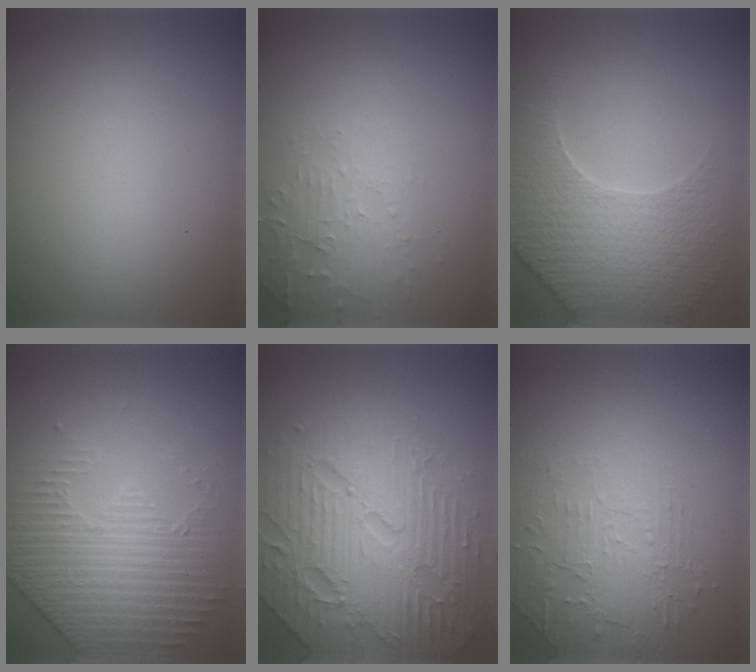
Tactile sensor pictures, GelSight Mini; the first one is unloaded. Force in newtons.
{"total": 2.8, "press": 2.7, "slide": 0.6}
{"total": 5.1, "press": 4.6, "slide": 2.1}
{"total": 4.4, "press": 3.6, "slide": 2.5}
{"total": 7.3, "press": 7.1, "slide": 1.5}
{"total": 2.1, "press": 1.3, "slide": 1.7}